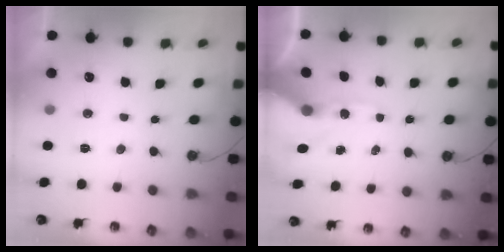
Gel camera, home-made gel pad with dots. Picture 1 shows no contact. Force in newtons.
{"total": 13.7, "press": 13.6, "slide": 2.0}